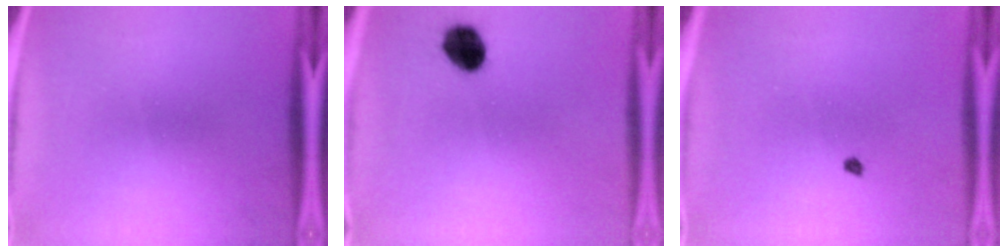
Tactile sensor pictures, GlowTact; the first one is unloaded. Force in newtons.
{"total": 8.0}
{"total": 0.6}